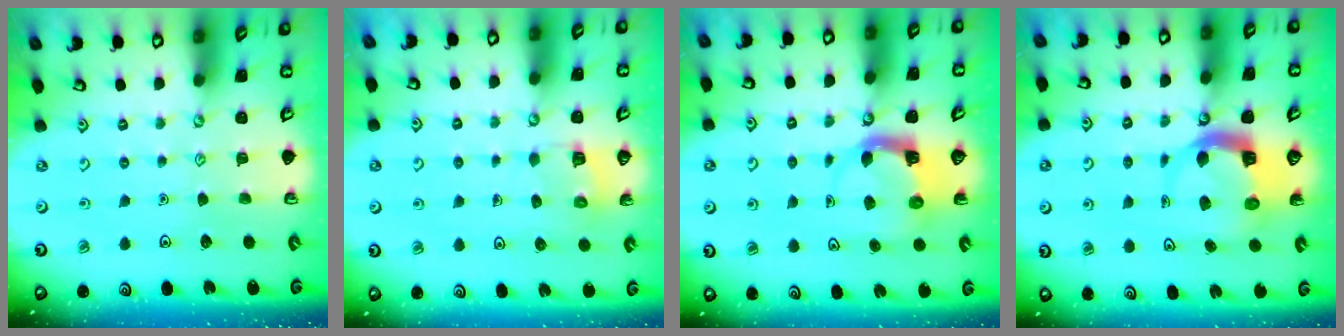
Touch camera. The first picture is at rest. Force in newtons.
{"total": 4.6, "press": 4.6, "slide": 0.2}
{"total": 3.9, "press": 3.9, "slide": 0.2}
{"total": 5.3, "press": 5.3, "slide": 0.7}